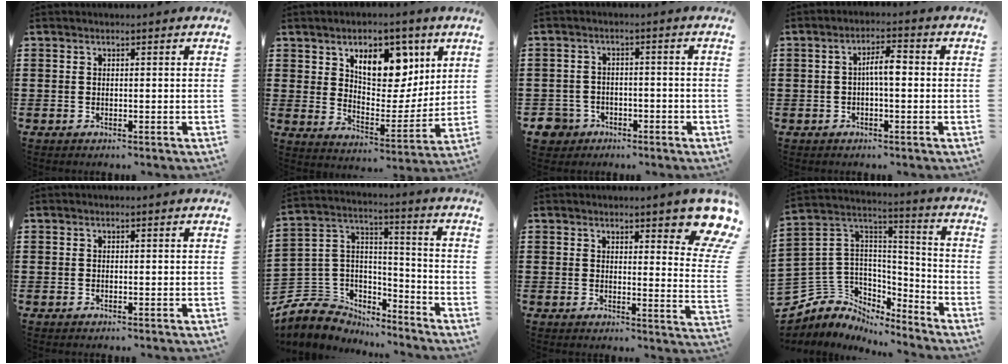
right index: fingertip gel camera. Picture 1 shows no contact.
{"total": 10.4, "force": [5.7, 5.8, 6.4], "torque": [-0.104, -0.017, 0.095]}
{"total": 3.1, "force": [-2.4, 1.9, 0.4], "torque": [-0.020, 0.002, -0.052]}
{"total": 3.7, "force": [-0.2, 0.9, 3.6], "torque": [-0.066, 0.010, -0.008]}
{"total": 0.0}
{"total": 6.9, "force": [-5.0, 4.6, 0.5], "torque": [-0.050, -0.003, -0.100]}
{"total": 6.7, "force": [5.2, 1.3, 3.9], "torque": [-0.065, -0.026, 0.088]}
{"total": 6.7, "force": [-3.6, 5.6, 0.1], "torque": [-0.045, -0.014, -0.072]}